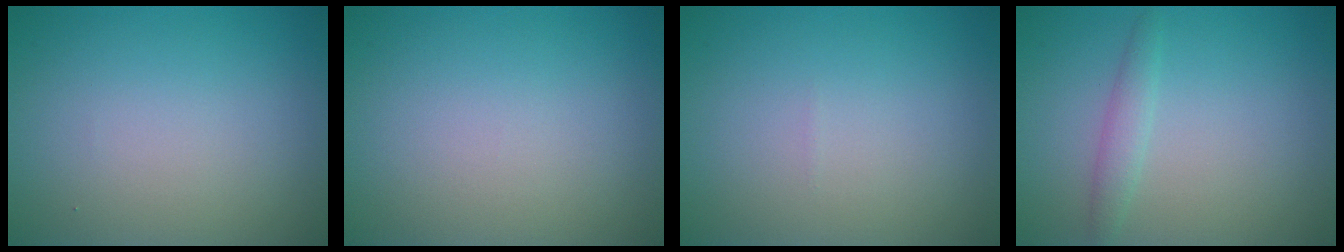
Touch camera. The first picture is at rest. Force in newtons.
{"total": 0.0}
{"total": 0.0}
{"total": 1.6, "press": 1.6, "slide": 0.1}